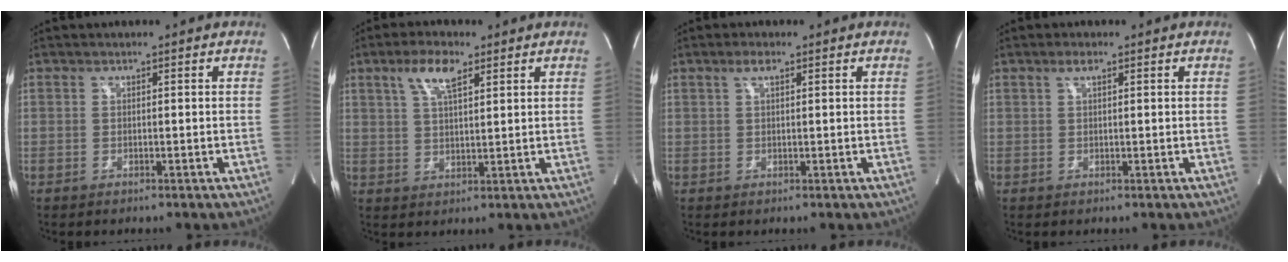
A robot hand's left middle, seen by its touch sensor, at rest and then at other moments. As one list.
[{"total": 5.9, "force": [3.3, 1.7, 4.7], "torque": [-0.095, 0.008, 0.062]}, {"total": 1.8, "force": [1.0, 0.4, 1.4], "torque": [-0.030, 0.007, 0.019]}, {"total": 1.4, "force": [0.8, 0.3, 1.1], "torque": [-0.023, 0.005, 0.016]}]